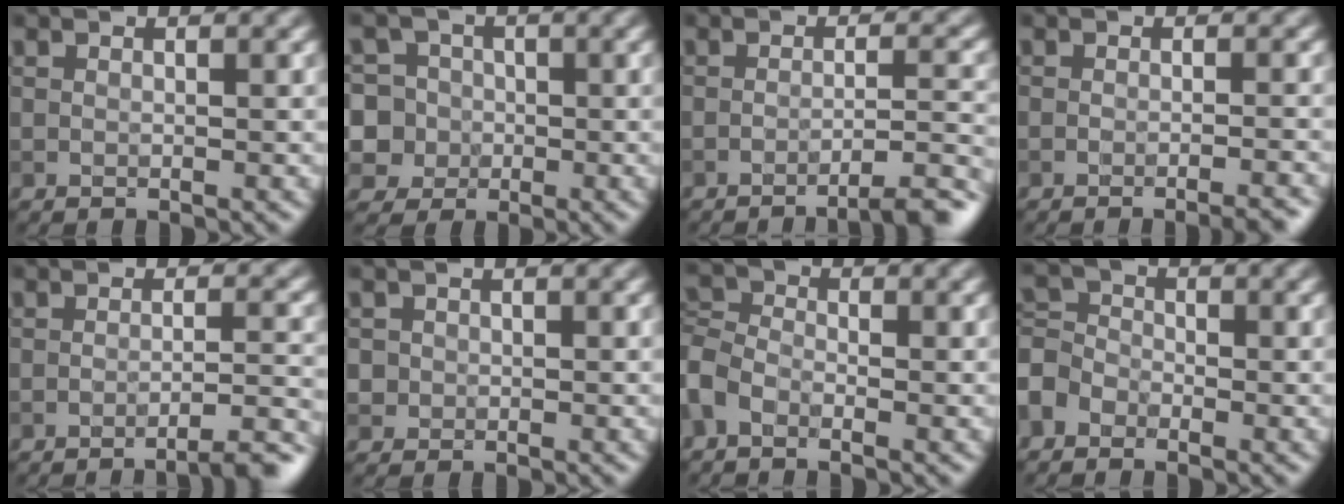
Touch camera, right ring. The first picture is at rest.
{"total": 8.3, "force": [-0.9, 8.0, 2.2], "torque": [-0.054, 0.020, -0.034]}
{"total": 5.2, "force": [-3.5, 0.9, 3.7], "torque": [-0.046, 0.008, -0.052]}
{"total": 3.4, "force": [-2.4, 0.9, 2.3], "torque": [-0.013, 0.009, -0.029]}
{"total": 4.6, "force": [-3.1, 0.7, 3.3], "torque": [-0.040, 0.007, -0.048]}
{"total": 1.0, "force": [-0.1, 1.0, 0.0], "torque": [0.012, -0.004, 0.001]}
{"total": 2.8, "force": [-1.5, 1.7, 1.8], "torque": [-0.039, 0.004, -0.047]}
{"total": 3.4, "force": [-2.2, 2.3, 1.2], "torque": [-0.030, 0.007, -0.063]}